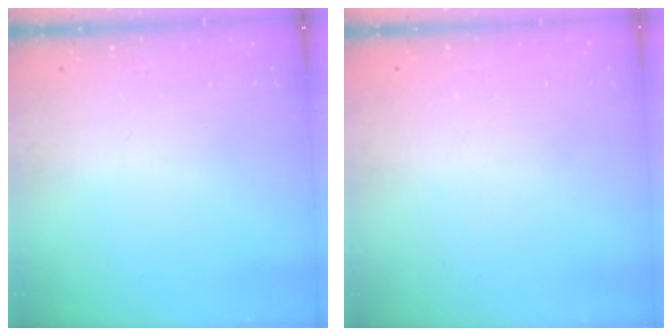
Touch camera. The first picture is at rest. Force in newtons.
{"total": 0.0}